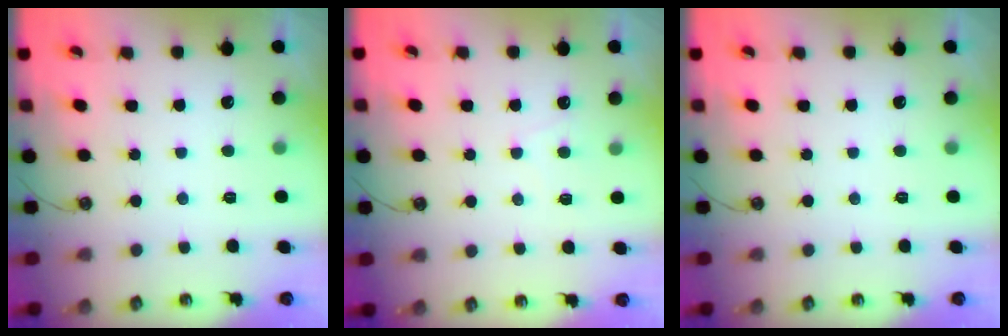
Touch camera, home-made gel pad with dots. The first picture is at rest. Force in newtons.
{"total": 2.2, "press": 2.2, "slide": 0.3}
{"total": 0.0}